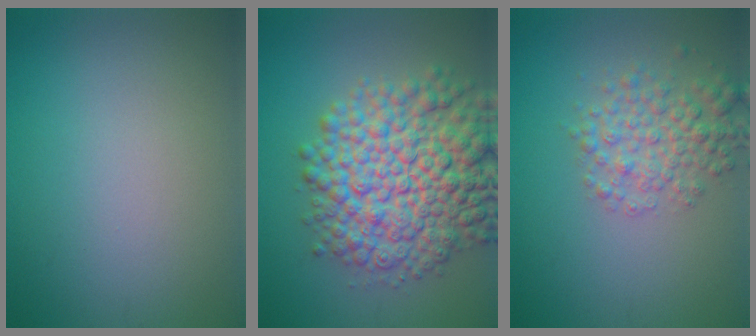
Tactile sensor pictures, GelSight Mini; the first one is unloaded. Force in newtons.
{"total": 10.8, "press": 10.8, "slide": 0.3}
{"total": 3.9, "press": 3.9, "slide": 0.1}